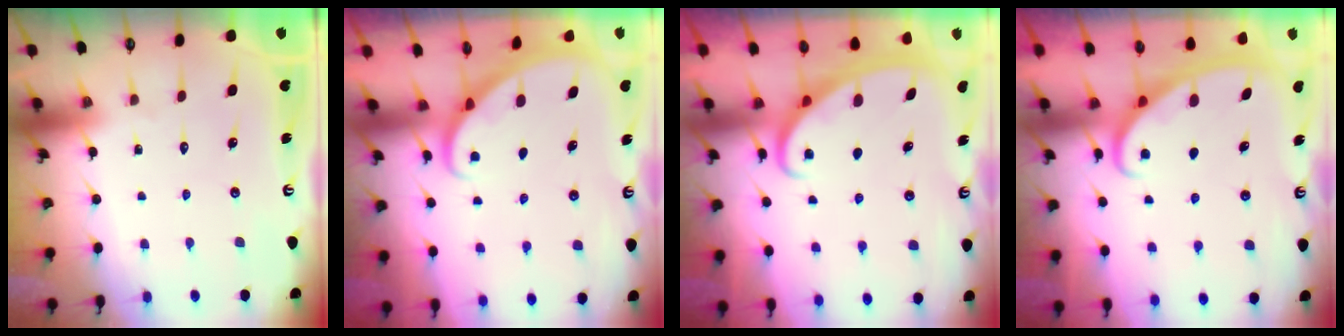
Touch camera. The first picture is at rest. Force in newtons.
{"total": 2.1, "press": 2.1, "slide": 0.1}
{"total": 2.7, "press": 2.7, "slide": 0.4}
{"total": 2.8, "press": 2.8, "slide": 0.4}